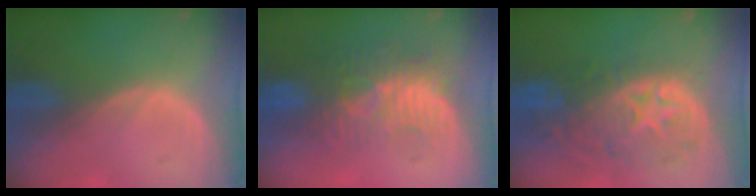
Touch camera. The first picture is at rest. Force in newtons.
{"total": 9.4, "press": 8.7, "slide": 3.6}
{"total": 11.2, "press": 9.8, "slide": 5.3}